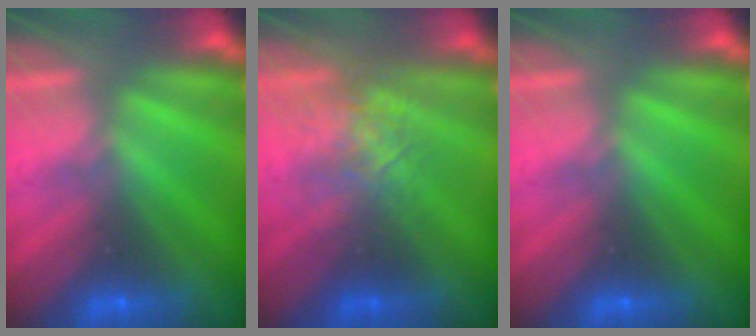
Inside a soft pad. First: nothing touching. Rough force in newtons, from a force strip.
{"total": 2.6}
{"total": 0.0}